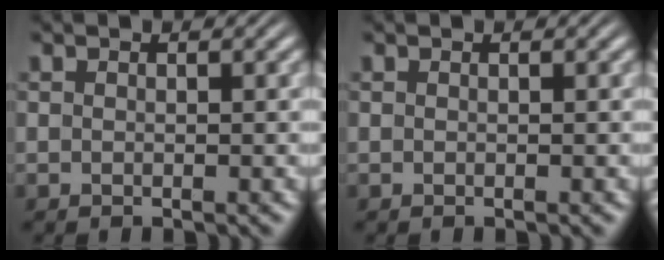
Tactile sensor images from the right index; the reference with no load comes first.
{"total": 0.0}